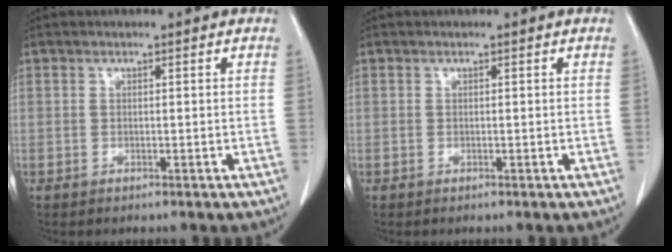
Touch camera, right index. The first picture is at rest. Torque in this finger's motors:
{"motor_torque": [0.00, 0.00, 0.00, 0.00]}